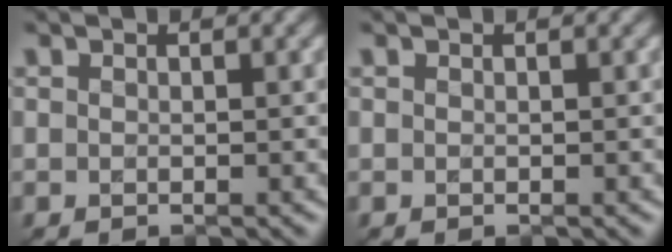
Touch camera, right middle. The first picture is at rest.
{"total": 0.0}